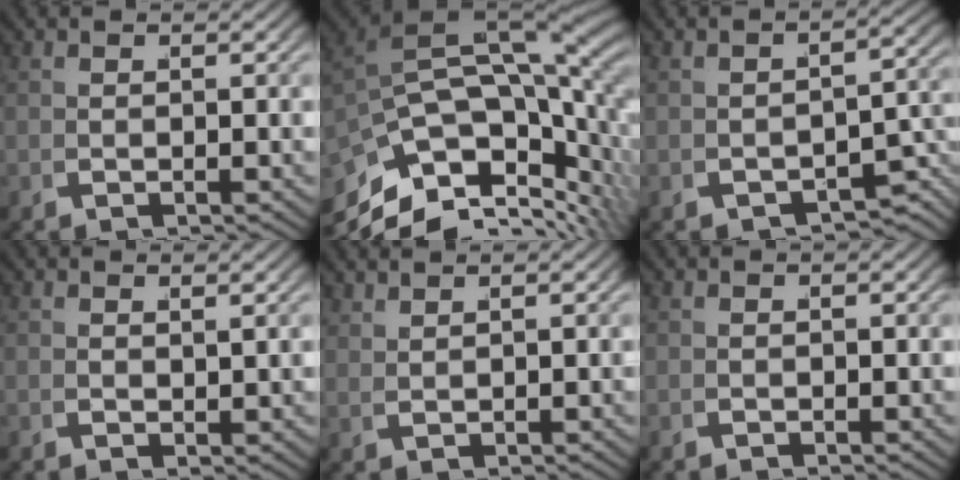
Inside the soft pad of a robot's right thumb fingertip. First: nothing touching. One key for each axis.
{"total": 17.5, "fx": -0.8, "fy": 10.8, "fz": 13.8, "tx": -0.232, "ty": -0.022, "tz": 0.000}
{"total": 3.4, "fx": -2.3, "fy": 1.6, "fz": 1.9, "tx": -0.025, "ty": -0.009, "tz": -0.028}
{"total": 0.6, "fx": 0.5, "fy": -0.2, "fz": 0.1, "tx": 0.007, "ty": 0.005, "tz": 0.012}
{"total": 1.5, "fx": 1.5, "fy": -0.3, "fz": 0.1, "tx": 0.007, "ty": 0.009, "tz": 0.033}
{"total": 0.0}